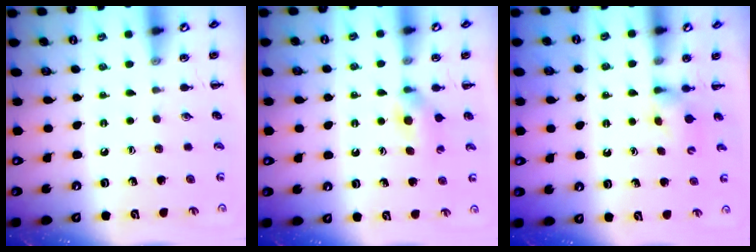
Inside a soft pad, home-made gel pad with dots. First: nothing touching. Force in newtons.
{"total": 6.1, "press": 5.8, "slide": 1.9}
{"total": 3.5, "press": 3.3, "slide": 1.0}